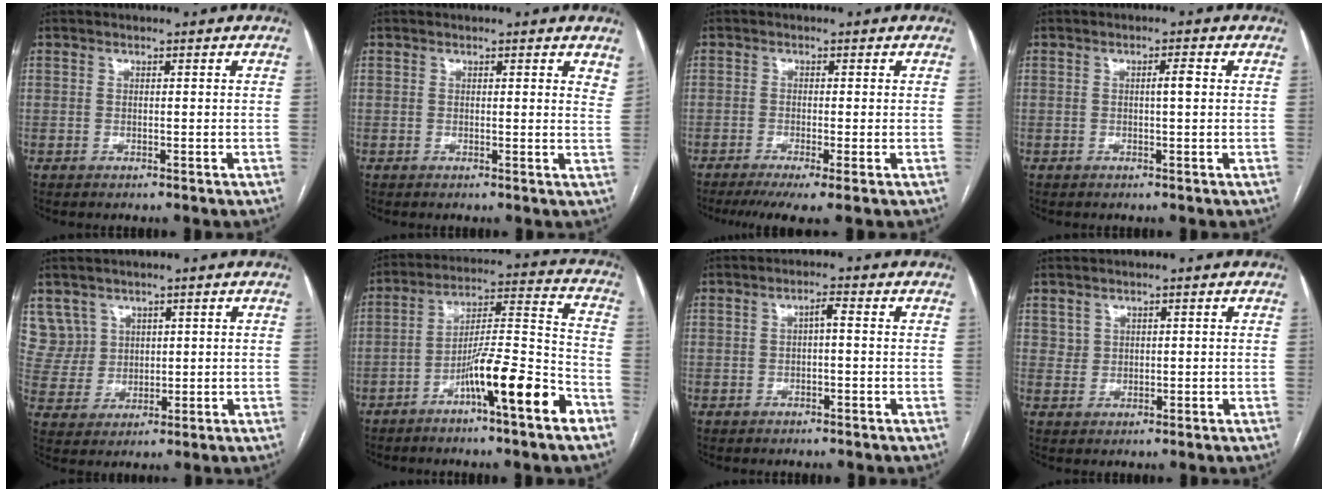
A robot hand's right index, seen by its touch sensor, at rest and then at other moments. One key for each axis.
{"total": 3.4, "fx": 2.8, "fy": 0.9, "fz": 1.7, "tx": -0.014, "ty": -0.007, "tz": 0.014}
{"total": 5.5, "fx": -3.7, "fy": 0.0, "fz": 4.1, "tx": -0.061, "ty": -0.012, "tz": -0.062}
{"total": 1.8, "fx": 0.2, "fy": 0.1, "fz": 1.8, "tx": -0.029, "ty": 0.003, "tz": 0.002}
{"total": 6.5, "fx": 3.6, "fy": 5.4, "fz": -0.2, "tx": 0.003, "ty": 0.016, "tz": 0.084}
{"total": 13.3, "fx": -7.3, "fy": 0.4, "fz": 11.1, "tx": -0.178, "ty": 0.004, "tz": -0.125}
{"total": 1.4, "fx": 0.0, "fy": 0.2, "fz": 1.3, "tx": -0.021, "ty": 0.005, "tz": 0.001}
{"total": 1.5, "fx": 0.9, "fy": 1.2, "fz": 0.1, "tx": 0.008, "ty": 0.004, "tz": 0.014}